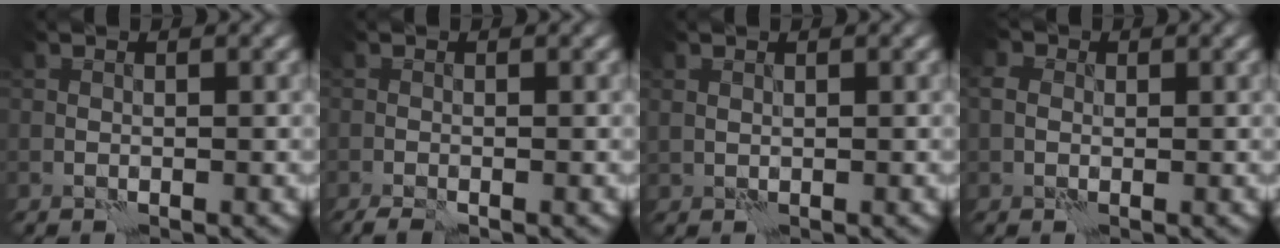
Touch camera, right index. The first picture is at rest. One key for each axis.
{"total": 1.9, "fx": -1.5, "fy": 0.2, "fz": 1.2, "tx": -0.034, "ty": -0.004, "tz": -0.030}
{"total": 0.7, "fx": 0.4, "fy": 0.5, "fz": 0.1, "tx": 0.000, "ty": -0.004, "tz": 0.012}
{"total": 2.4, "fx": 0.4, "fy": 2.1, "fz": 1.1, "tx": -0.010, "ty": 0.010, "tz": -0.015}